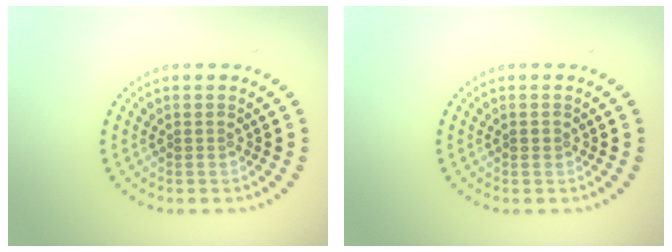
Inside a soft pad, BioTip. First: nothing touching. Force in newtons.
{"total": 0.6, "press": 0.6, "slide": 0.1}